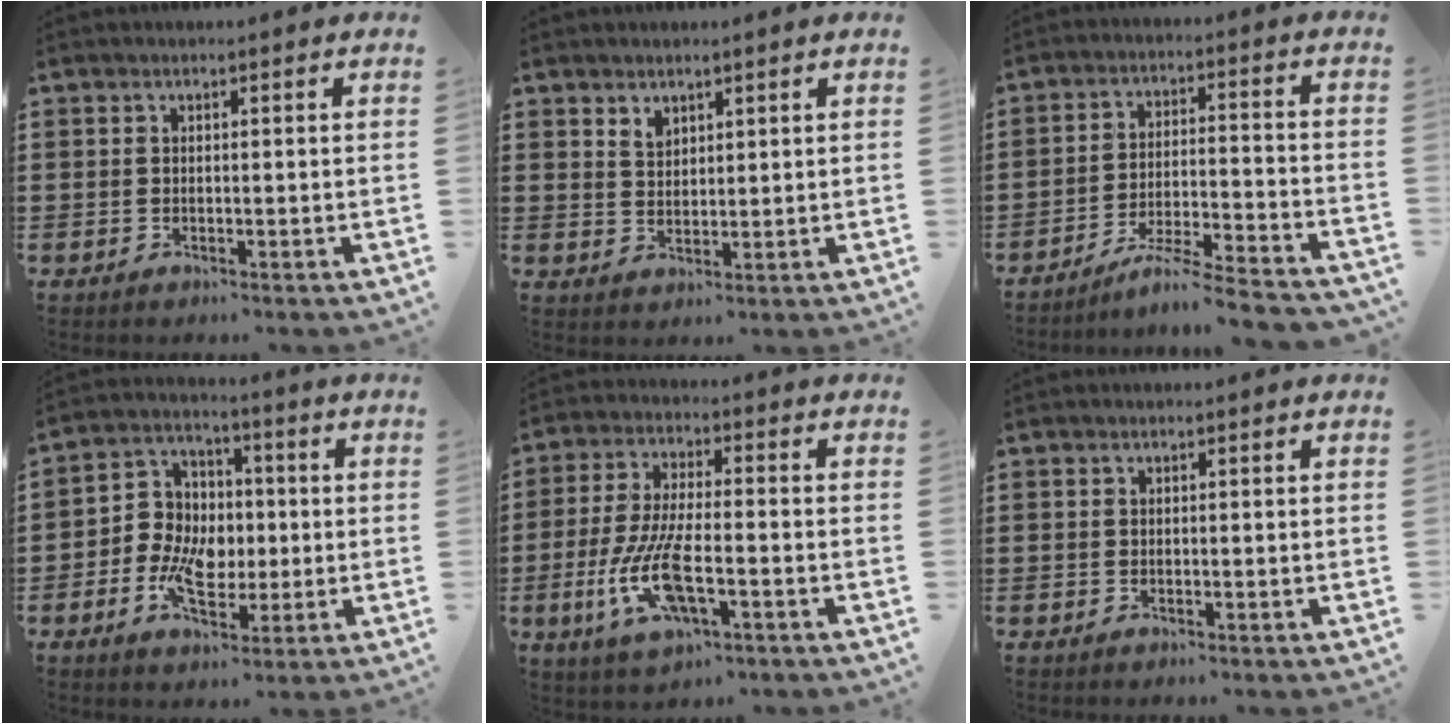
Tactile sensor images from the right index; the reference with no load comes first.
{"total": 2.3, "force": [1.8, 1.2, 0.4], "torque": [-0.012, 0.003, 0.036]}
{"total": 6.8, "force": [-6.1, -0.3, 3.0], "torque": [-0.061, -0.009, -0.119]}
{"total": 8.0, "force": [-1.6, 6.3, 4.6], "torque": [-0.111, 0.017, -0.030]}
{"total": 10.5, "force": [-3.7, 3.6, 9.2], "torque": [-0.209, -0.013, -0.070]}
{"total": 0.0}